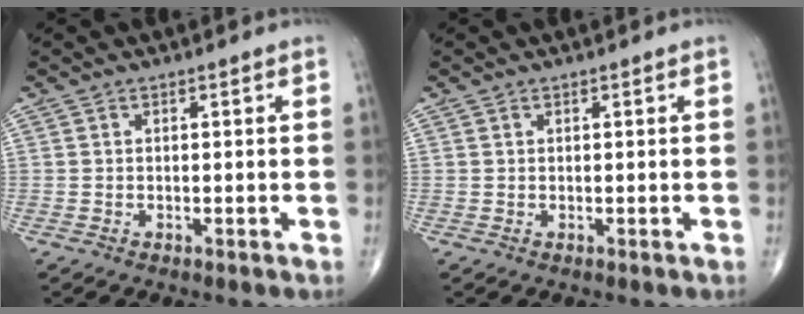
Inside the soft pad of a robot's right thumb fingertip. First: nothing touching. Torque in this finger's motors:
{"motor_torque": [0.35, 0.21, -0.07, 0.07, 0.04]}